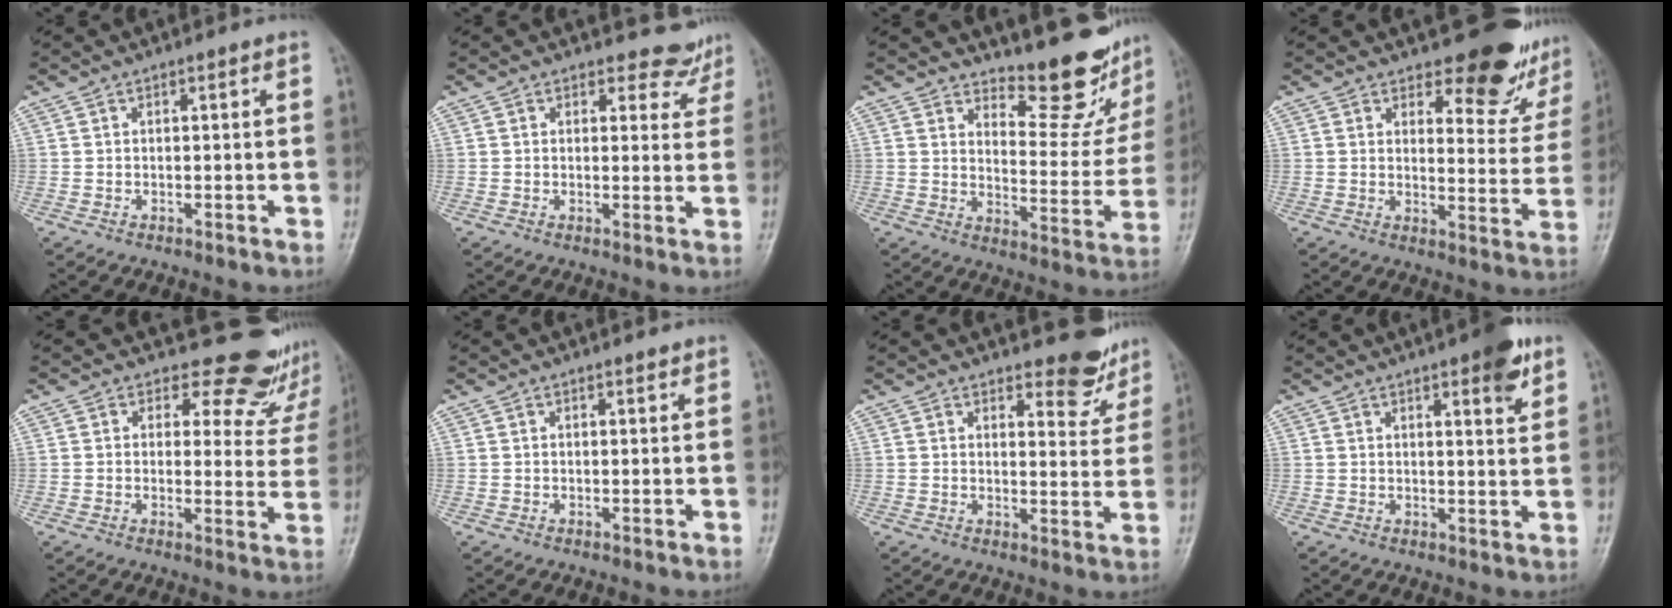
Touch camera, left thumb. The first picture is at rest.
{"total": 5.0, "force": [4.4, 2.2, -0.6], "torque": [0.039, -0.034, 0.034]}
{"total": 14.3, "force": [12.7, 4.1, 5.2], "torque": [-0.035, -0.119, 0.166]}
{"total": 13.8, "force": [11.5, 5.4, 5.2], "torque": [-0.019, -0.098, 0.130]}
{"total": 12.8, "force": [11.6, 5.4, 1.3], "torque": [0.038, -0.094, 0.110]}
{"total": 1.0, "force": [0.8, 0.3, 0.4], "torque": [-0.006, -0.005, 0.011]}
{"total": 7.4, "force": [6.2, 3.1, 2.6], "torque": [-0.005, -0.052, 0.075]}
{"total": 6.8, "force": [4.0, 1.7, 5.2], "torque": [-0.060, -0.018, 0.049]}